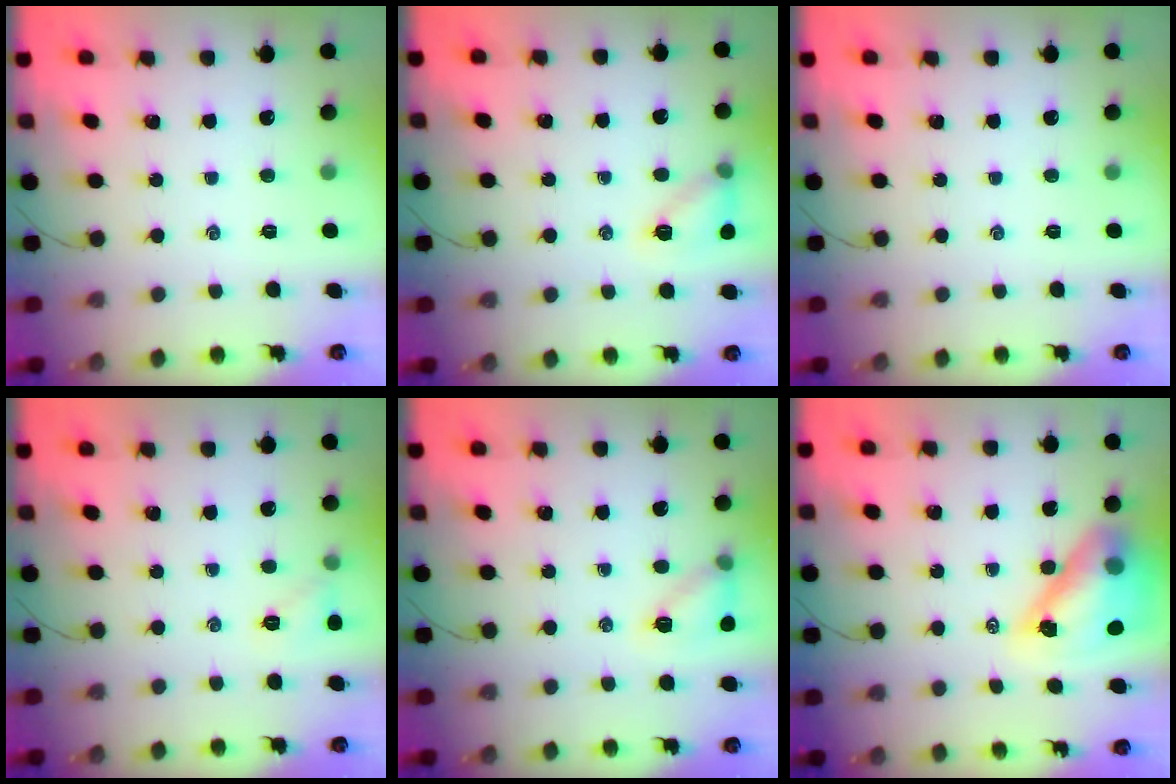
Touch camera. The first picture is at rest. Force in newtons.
{"total": 10.5, "press": 10.3, "slide": 2.0}
{"total": 0.0}
{"total": 5.5, "press": 5.3, "slide": 1.6}
{"total": 10.5, "press": 10.3, "slide": 2.0}
{"total": 14.8, "press": 14.3, "slide": 4.0}